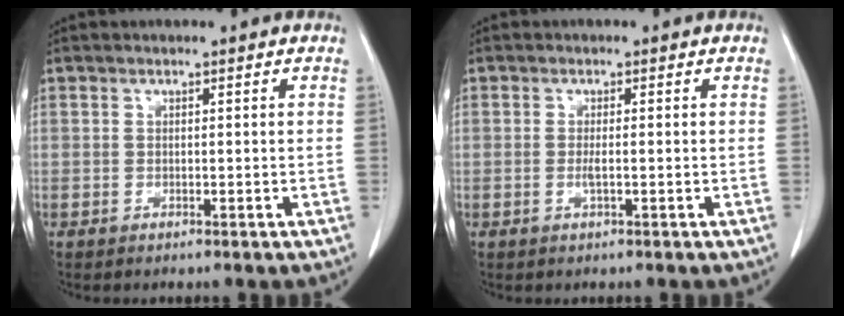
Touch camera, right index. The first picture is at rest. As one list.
[{"total": 1.4, "force": [-0.3, -0.1, 1.3], "torque": [-0.028, -0.003, -0.006]}]